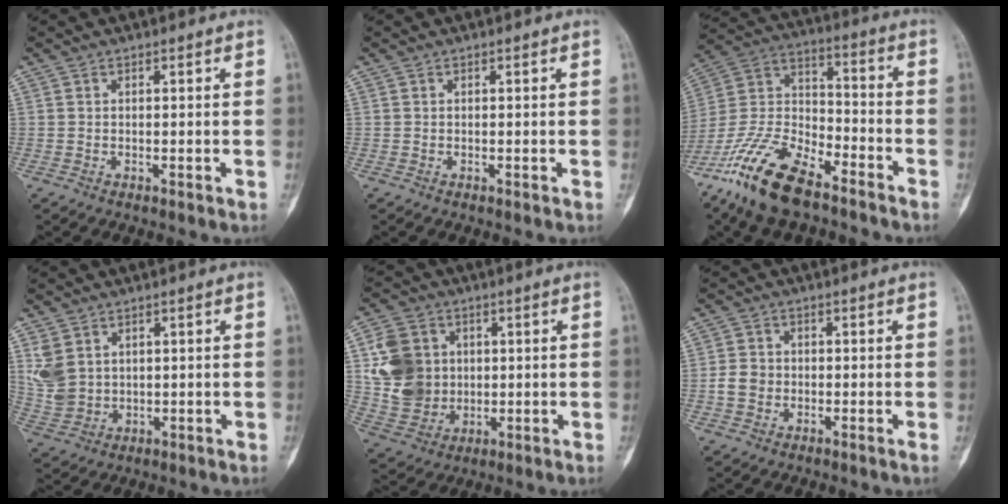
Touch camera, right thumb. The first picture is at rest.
{"total": 0.0}
{"total": 18.3, "force": [-12.7, 7.0, 11.1], "torque": [-0.231, 0.061, -0.242]}
{"total": 6.5, "force": [2.3, 5.1, 3.3], "torque": [-0.056, -0.004, 0.066]}
{"total": 13.0, "force": [2.1, 11.2, 6.2], "torque": [-0.092, 0.000, 0.050]}
{"total": 3.3, "force": [-0.8, 2.6, 1.9], "torque": [-0.032, 0.008, -0.019]}